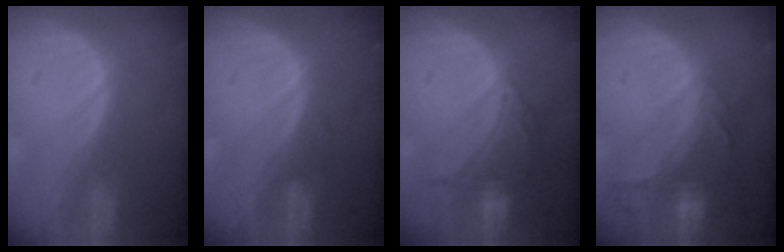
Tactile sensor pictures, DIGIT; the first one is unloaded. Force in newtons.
{"total": 0.7, "press": 0.7, "slide": 0.1}
{"total": 7.1, "press": 7.1, "slide": 0.2}
{"total": 9.0, "press": 7.9, "slide": 4.4}